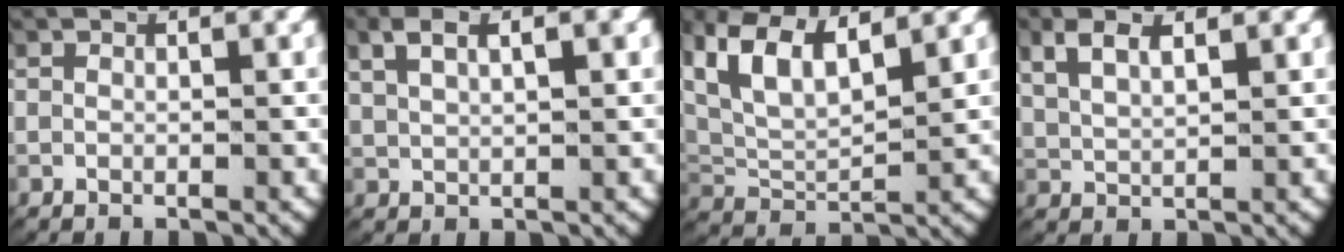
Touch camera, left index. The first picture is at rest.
{"total": 3.6, "force": [2.1, 1.4, 2.6], "torque": [-0.045, 0.014, 0.041]}
{"total": 8.4, "force": [3.0, 5.6, 5.4], "torque": [-0.145, -0.024, 0.063]}
{"total": 3.5, "force": [2.0, 1.9, 2.3], "torque": [-0.052, 0.002, 0.041]}